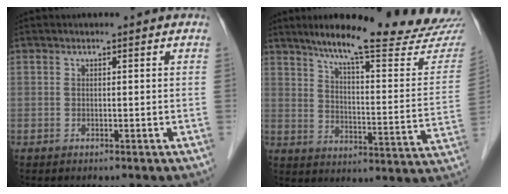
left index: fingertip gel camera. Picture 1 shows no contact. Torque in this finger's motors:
{"motor_torque": [0.66, -0.78, 0.29, 0.08]}